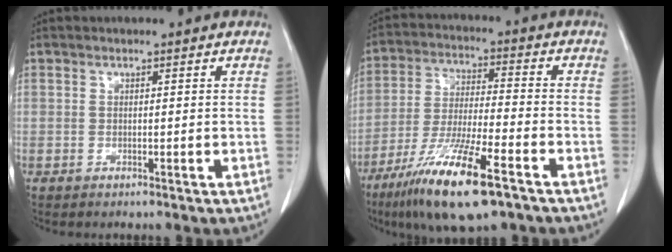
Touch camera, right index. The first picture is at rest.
{"total": 15.1, "force": [-9.1, 1.8, 11.8], "torque": [-0.235, -0.036, -0.165]}